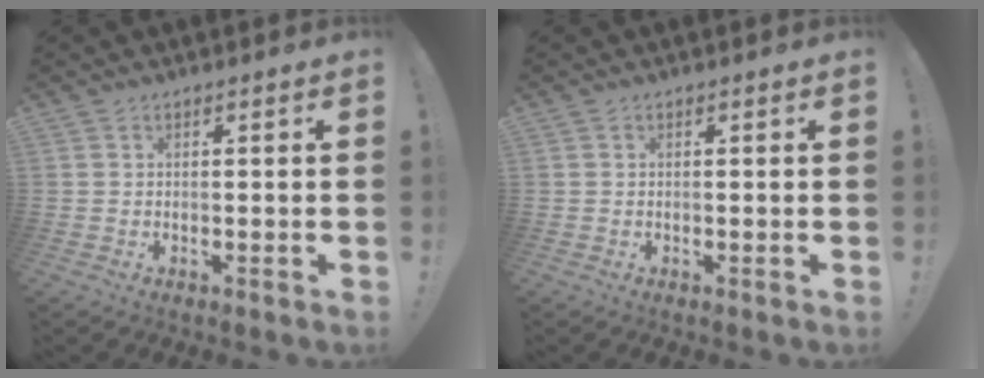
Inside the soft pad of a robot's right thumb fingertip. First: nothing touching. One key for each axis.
{"total": 0.0}